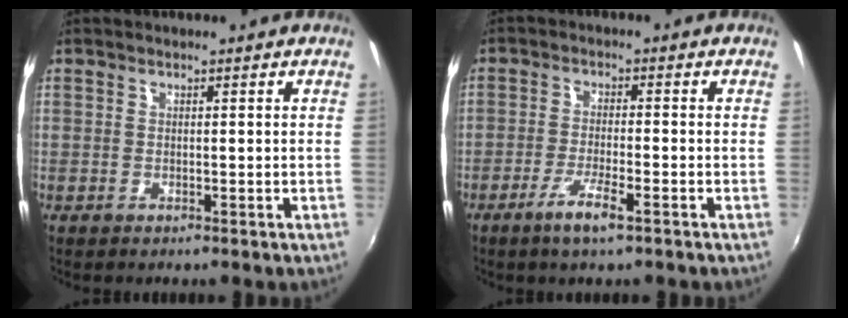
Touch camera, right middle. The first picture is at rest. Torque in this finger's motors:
{"motor_torque": [0.22, -0.25, 0.08, 0.03]}